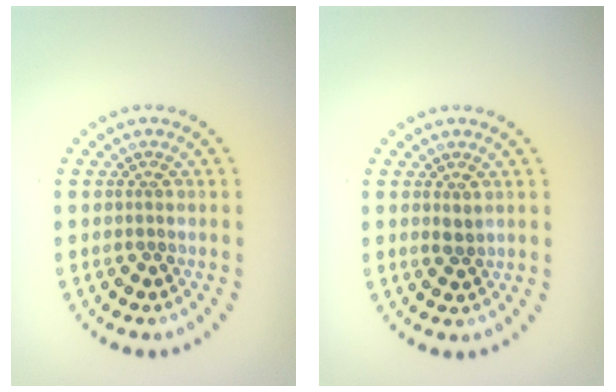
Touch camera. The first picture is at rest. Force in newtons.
{"total": 0.8, "press": 0.7, "slide": 0.3}